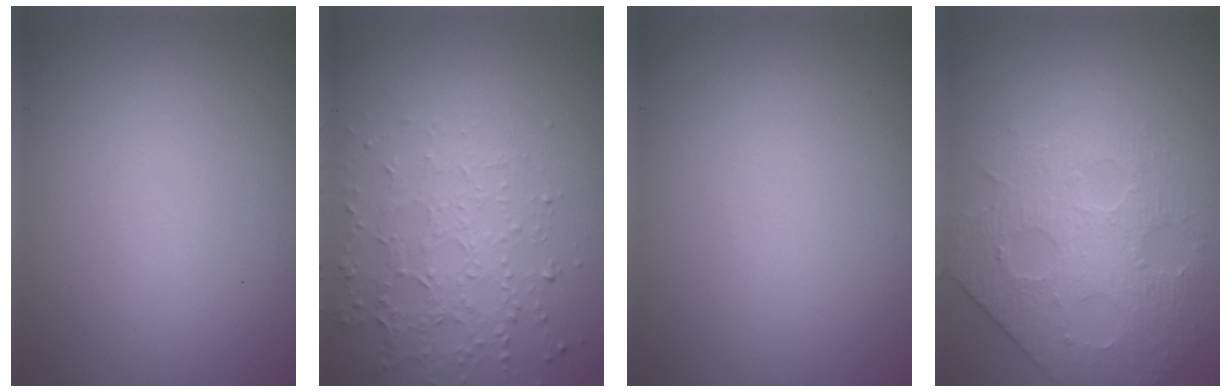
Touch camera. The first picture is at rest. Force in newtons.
{"total": 4.5, "press": 3.2, "slide": 3.1}
{"total": 0.0}
{"total": 4.0, "press": 4.0, "slide": 0.5}